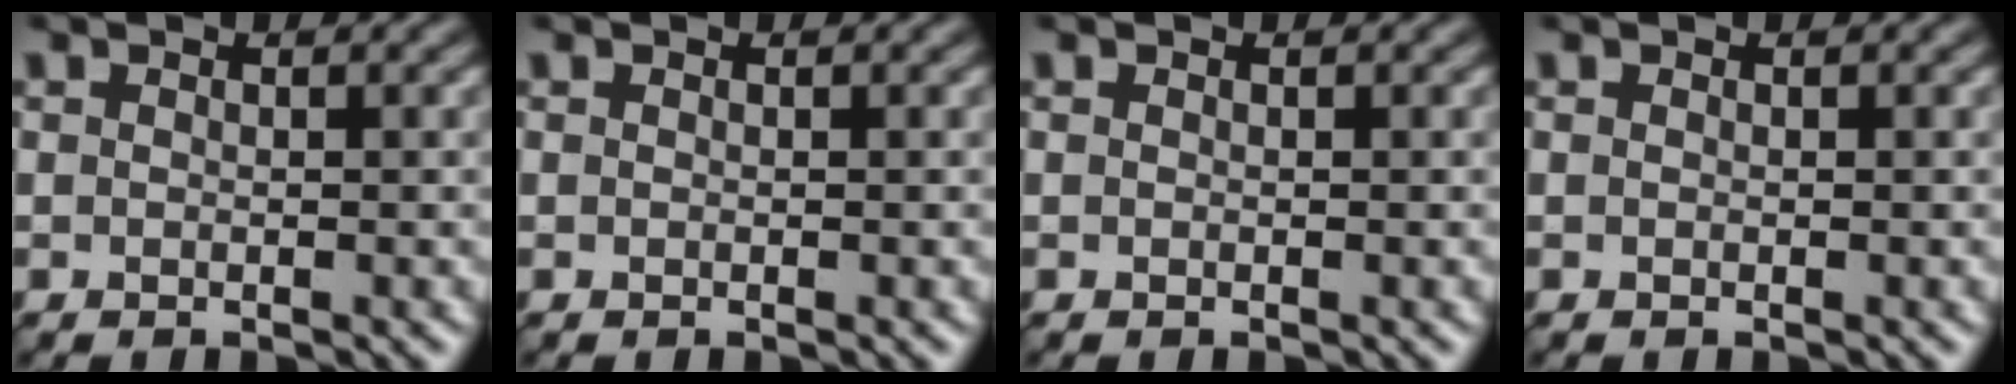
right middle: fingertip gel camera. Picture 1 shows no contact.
{"total": 0.0}
{"total": 0.0}
{"total": 0.0}